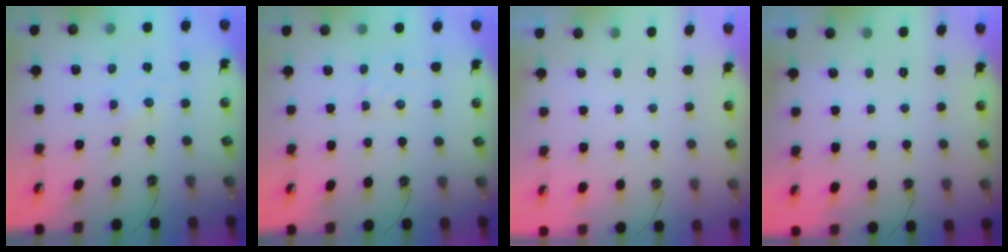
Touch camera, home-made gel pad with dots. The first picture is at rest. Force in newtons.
{"total": 2.9, "press": 2.8, "slide": 0.5}
{"total": 0.0}
{"total": 0.0}